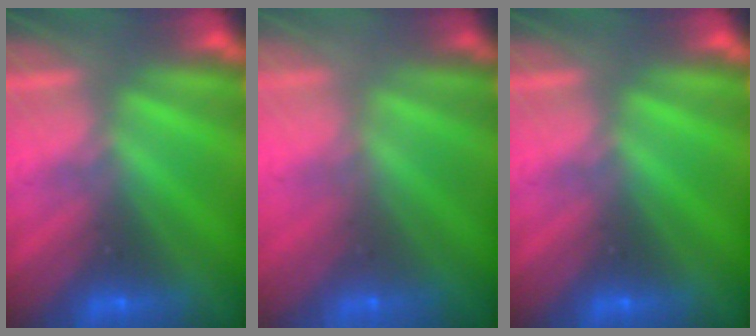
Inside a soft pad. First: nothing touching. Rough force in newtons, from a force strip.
{"total": 9.5}
{"total": 0.0}